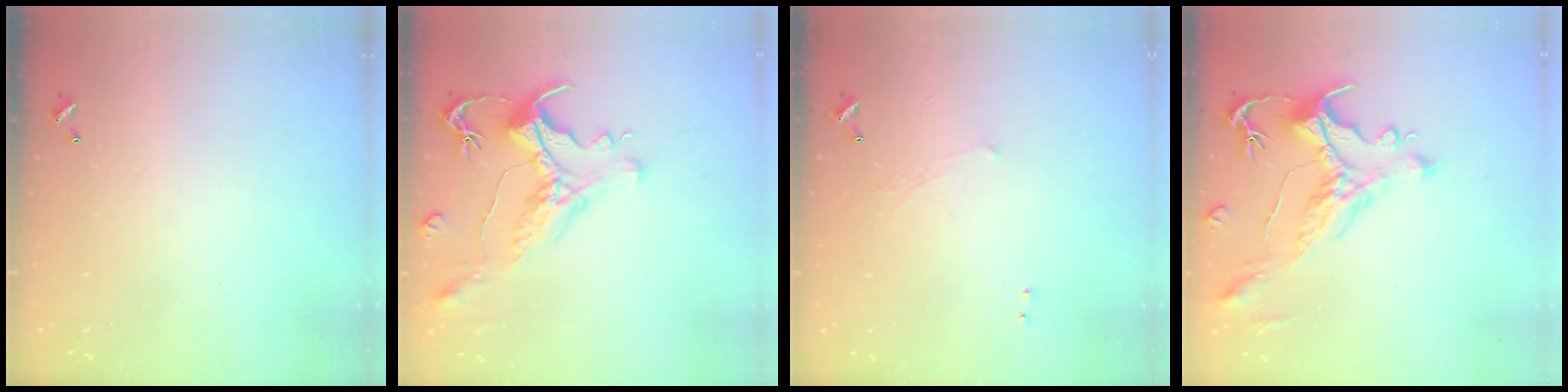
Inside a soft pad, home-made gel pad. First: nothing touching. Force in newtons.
{"total": 1.4, "press": 0.2, "slide": 1.4}
{"total": 0.6, "press": 0.2, "slide": 0.5}
{"total": 1.2, "press": 0.2, "slide": 1.2}